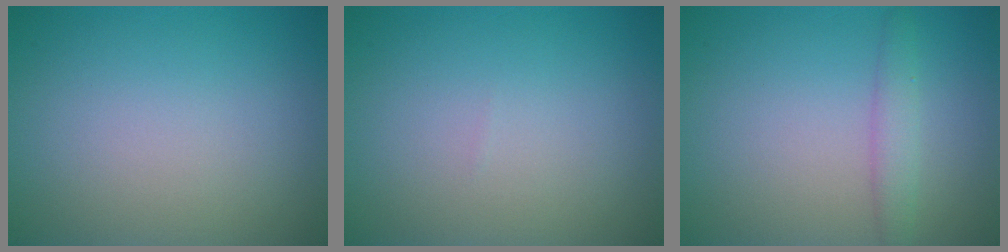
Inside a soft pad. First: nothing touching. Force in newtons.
{"total": 0.0}
{"total": 1.9, "press": 1.9, "slide": 0.1}